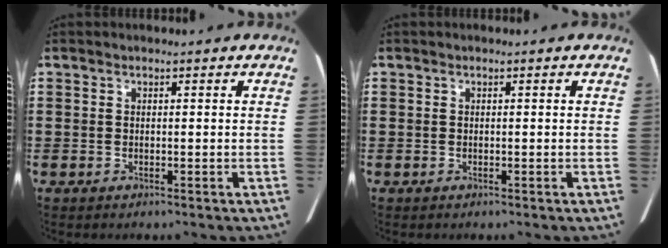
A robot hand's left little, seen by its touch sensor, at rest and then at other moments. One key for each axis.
{"total": 0.0}